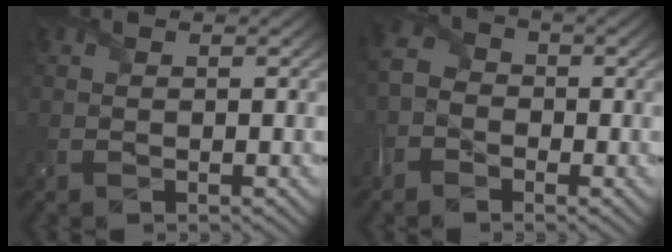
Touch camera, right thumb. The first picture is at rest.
{"total": 3.7, "force": [-2.1, 2.8, 1.4], "torque": [-0.045, -0.001, -0.056]}